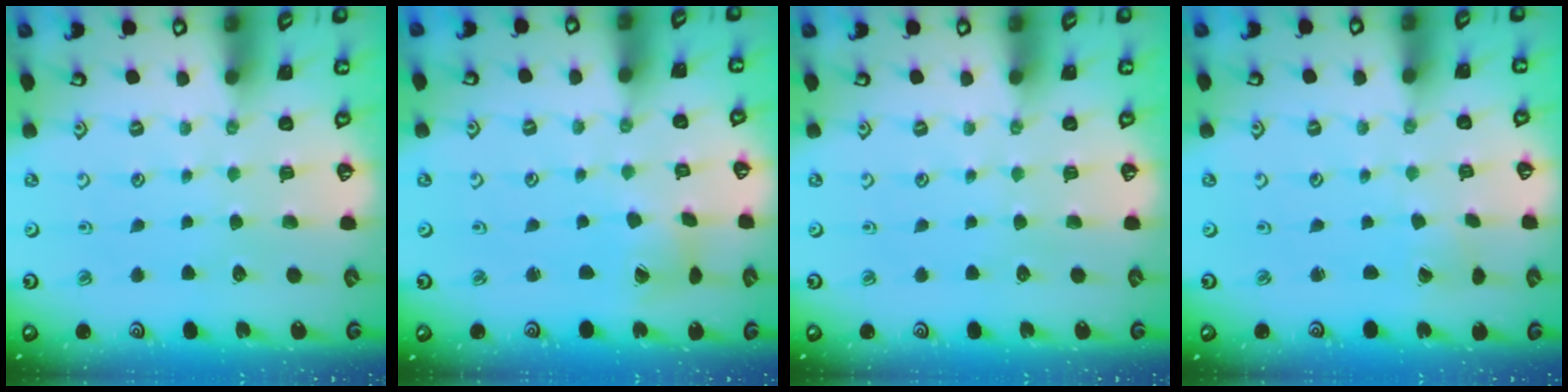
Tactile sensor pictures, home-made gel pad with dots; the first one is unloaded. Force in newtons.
{"total": 3.0, "press": 2.9, "slide": 0.5}
{"total": 0.0}
{"total": 0.0}